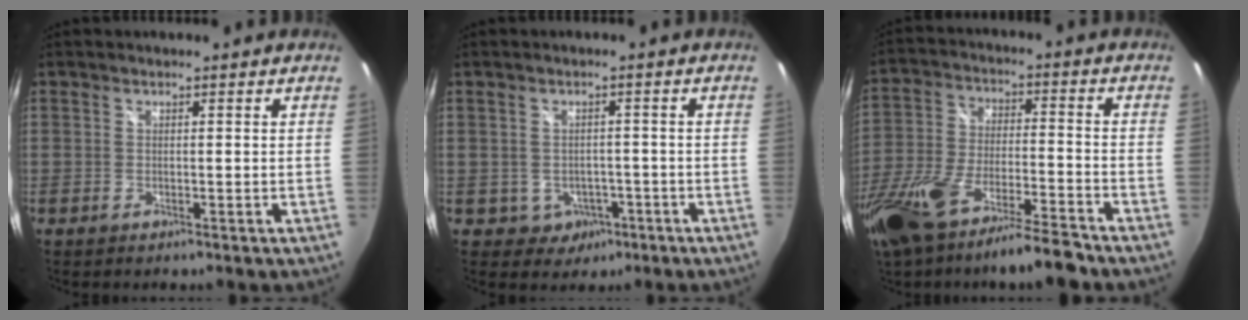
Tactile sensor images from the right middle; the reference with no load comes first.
{"total": 4.1, "force": [-1.7, 3.6, 0.9], "torque": [-0.029, 0.007, -0.013]}
{"total": 19.5, "force": [-14.8, 3.4, 12.2], "torque": [-0.258, -0.049, -0.254]}